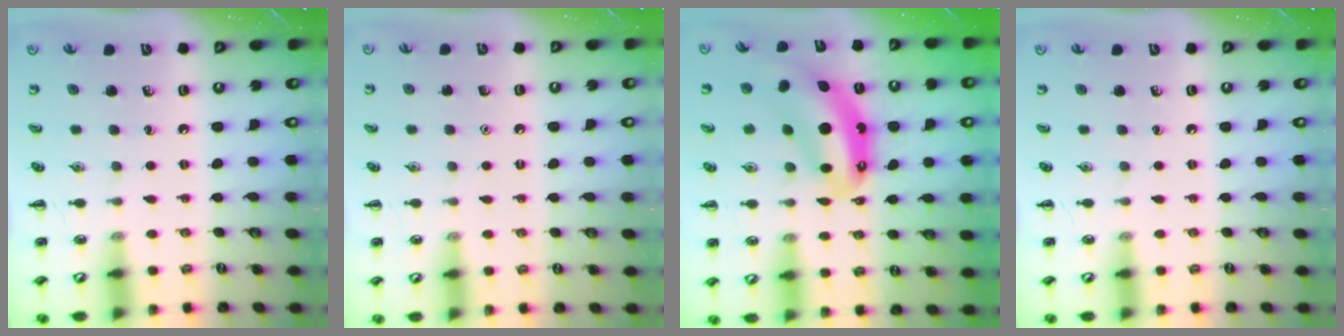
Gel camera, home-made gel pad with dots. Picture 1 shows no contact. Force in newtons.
{"total": 1.6, "press": 1.5, "slide": 0.1}
{"total": 9.8, "press": 9.5, "slide": 2.2}
{"total": 0.0}